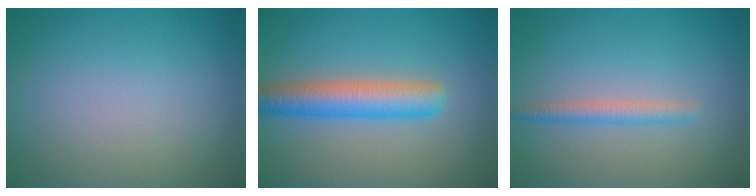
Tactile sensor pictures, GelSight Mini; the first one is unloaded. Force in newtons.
{"total": 5.0, "press": 5.0, "slide": 0.1}
{"total": 1.7, "press": 1.7, "slide": 0.1}